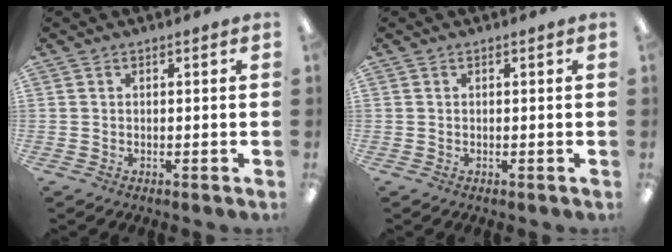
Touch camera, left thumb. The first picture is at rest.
{"total": 0.0}